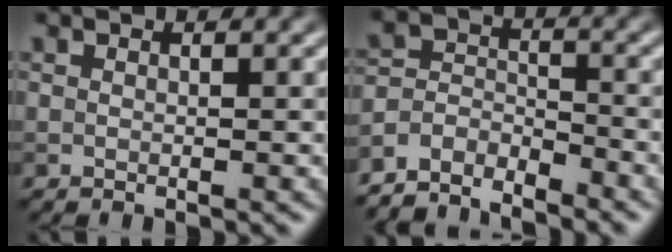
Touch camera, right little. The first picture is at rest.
{"total": 5.1, "force": [-4.6, 1.8, 1.1], "torque": [-0.015, -0.003, -0.097]}